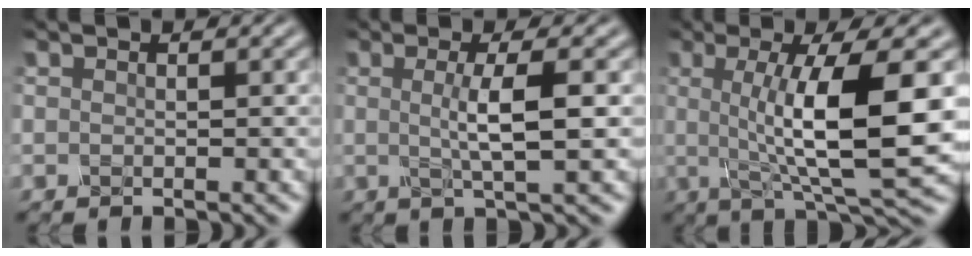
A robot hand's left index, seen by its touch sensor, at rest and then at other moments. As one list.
[{"total": 4.0, "force": [0.2, 0.9, 3.9], "torque": [-0.065, 0.000, 0.000]}, {"total": 10.6, "force": [0.5, 2.4, 10.3], "torque": [-0.144, -0.004, 0.011]}]